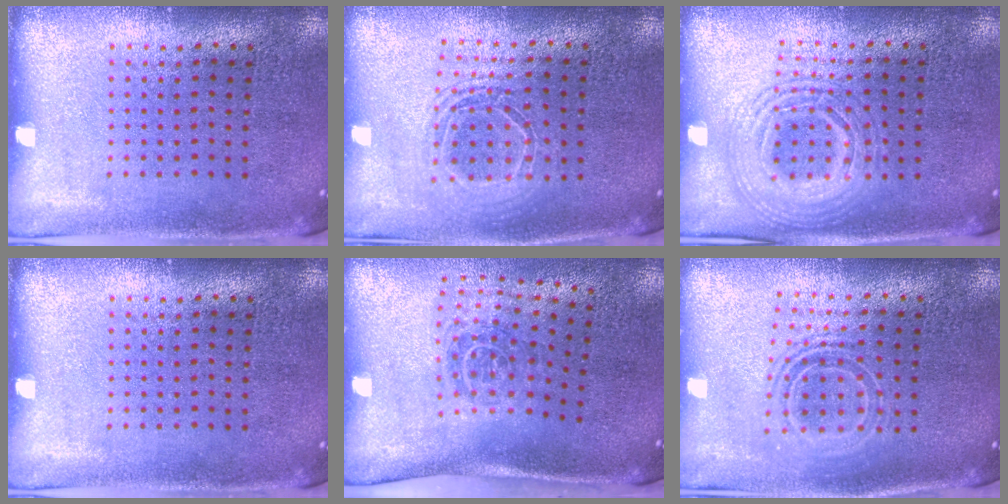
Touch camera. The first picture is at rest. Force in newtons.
{"total": 1.7, "press": 1.4, "slide": 0.9}
{"total": 2.4, "press": 2.4, "slide": 0.2}
{"total": 0.0}
{"total": 1.8, "press": 1.2, "slide": 1.4}
{"total": 1.8, "press": 1.3, "slide": 1.1}